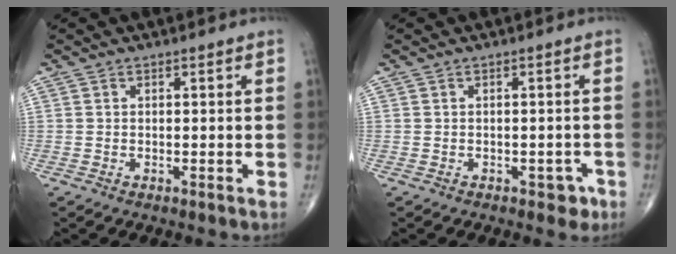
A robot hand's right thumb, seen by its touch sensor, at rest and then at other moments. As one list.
[{"total": 2.3, "force": [-1.2, 1.5, 1.3], "torque": [0.000, 0.009, -0.013]}]